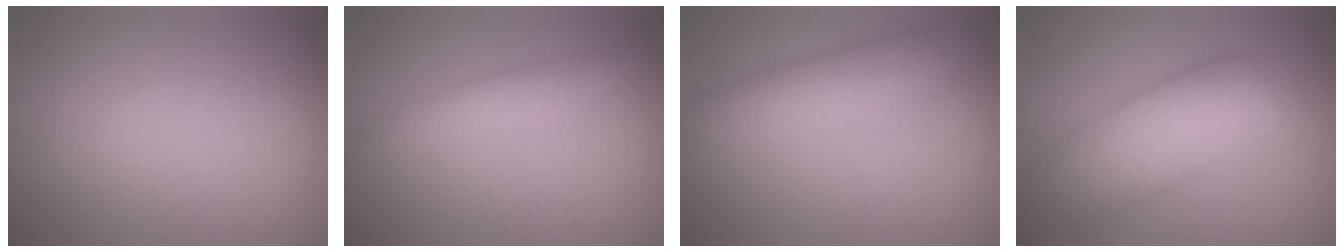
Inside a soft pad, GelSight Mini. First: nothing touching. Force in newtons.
{"total": 2.5, "press": 2.5, "slide": 0.1}
{"total": 3.7, "press": 3.7, "slide": 0.1}
{"total": 8.8, "press": 8.8, "slide": 0.4}